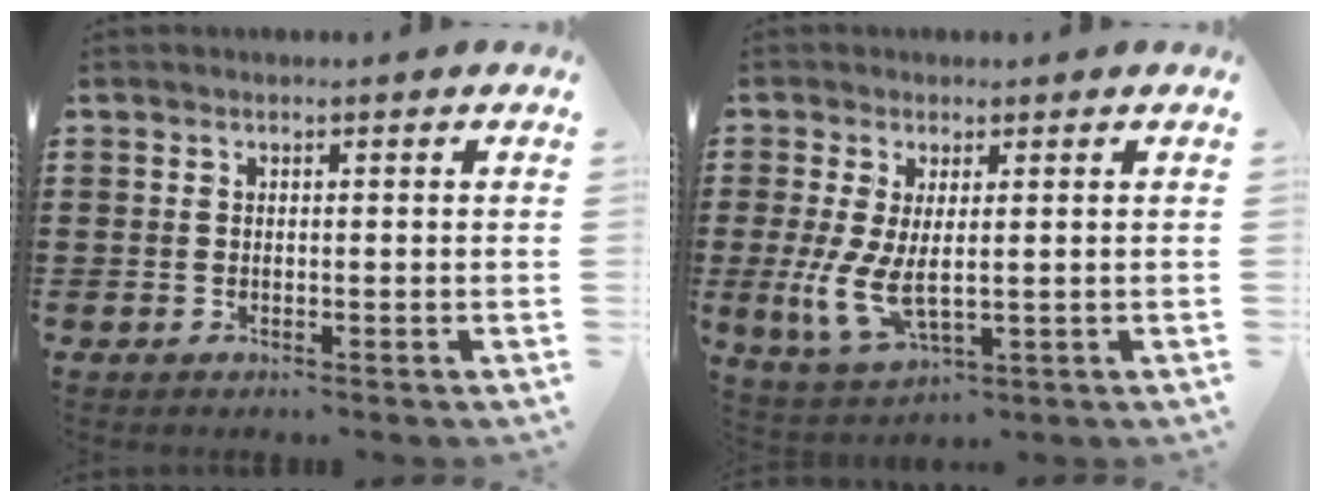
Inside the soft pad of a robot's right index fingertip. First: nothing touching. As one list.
[{"total": 6.8, "force": [0.4, 2.9, 6.2], "torque": [-0.151, -0.015, 0.006]}]